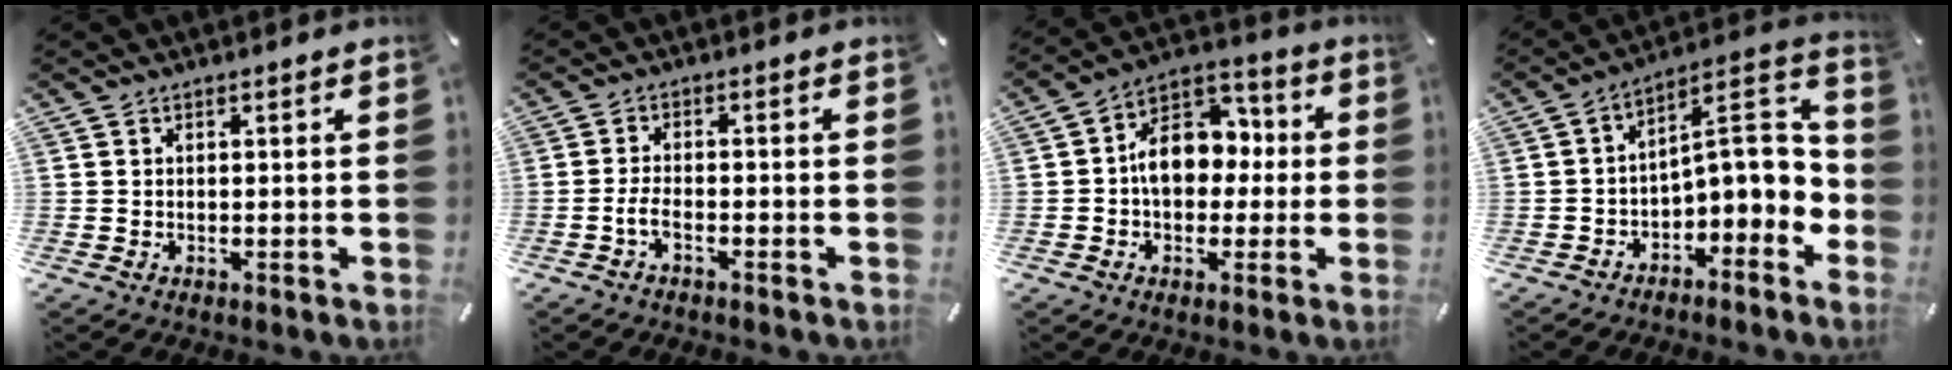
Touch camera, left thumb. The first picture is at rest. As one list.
[{"total": 3.5, "force": [-1.9, 1.2, 2.6], "torque": [-0.059, 0.006, -0.038]}, {"total": 11.2, "force": [-0.4, 8.7, 7.1], "torque": [-0.123, 0.015, -0.008]}, {"total": 8.4, "force": [-0.8, 5.1, 6.6], "torque": [-0.076, -0.020, -0.019]}]